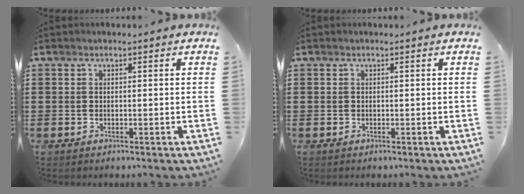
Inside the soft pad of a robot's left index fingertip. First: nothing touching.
{"total": 0.0}